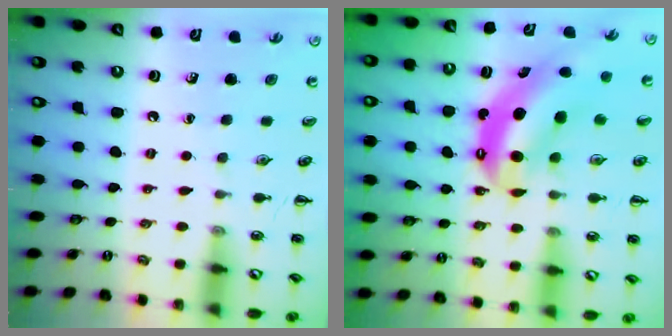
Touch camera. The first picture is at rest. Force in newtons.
{"total": 8.4, "press": 8.0, "slide": 2.4}